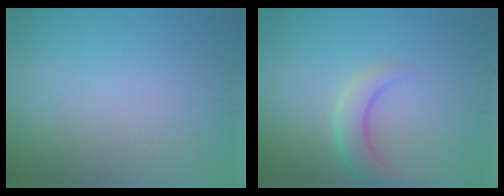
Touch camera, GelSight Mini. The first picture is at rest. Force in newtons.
{"total": 3.4, "press": 3.4, "slide": 0.1}